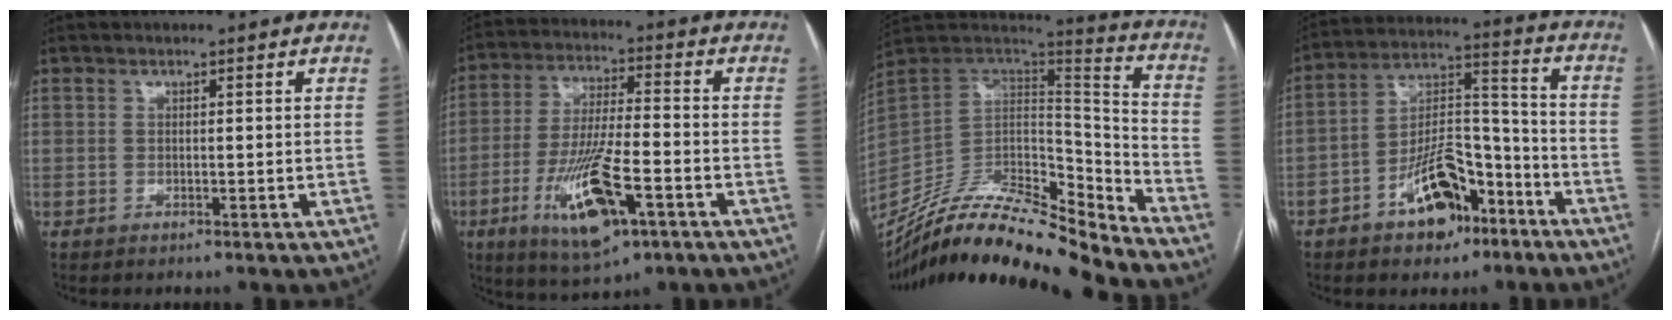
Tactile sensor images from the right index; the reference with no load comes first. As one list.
[{"total": 14.4, "force": [-5.9, 3.1, 12.7], "torque": [-0.253, -0.020, -0.097]}, {"total": 25.7, "force": [-23.3, 3.4, 10.3], "torque": [-0.189, 0.006, -0.389]}, {"total": 12.6, "force": [-7.0, 6.0, 8.6], "torque": [-0.158, 0.026, -0.110]}]